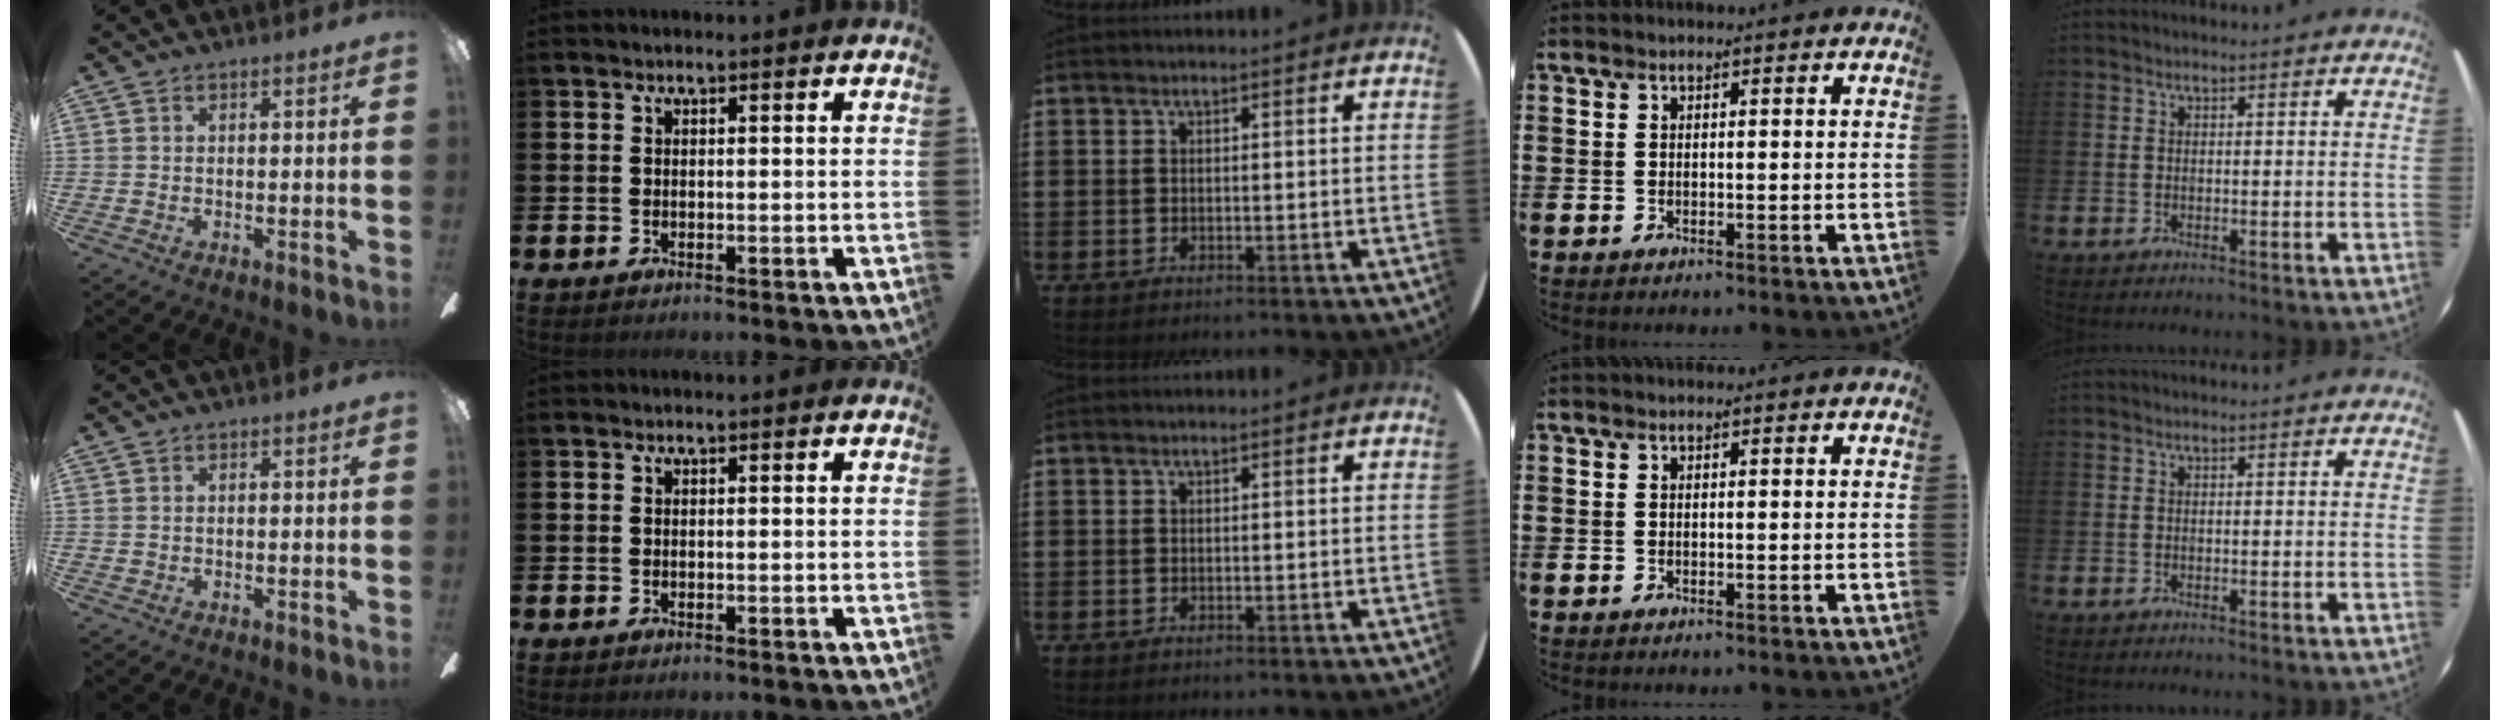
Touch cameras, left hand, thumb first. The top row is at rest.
{}